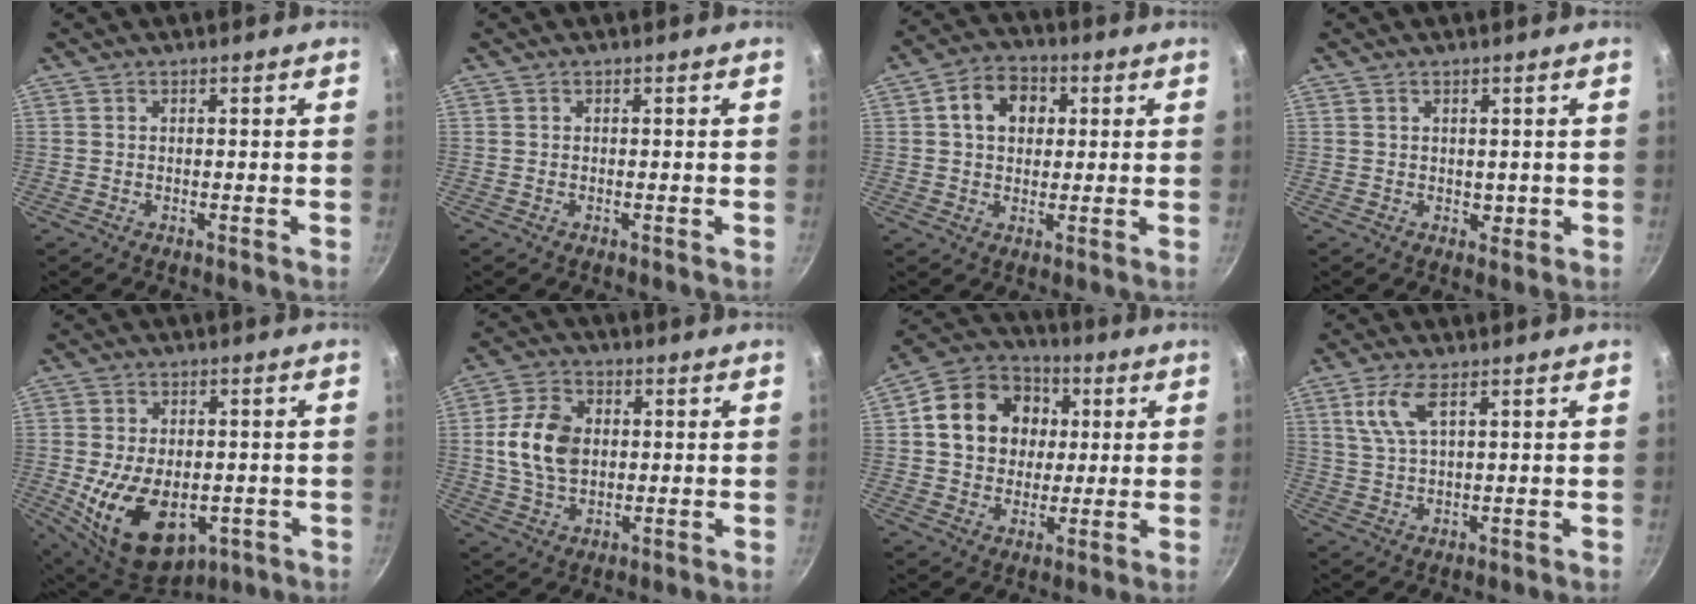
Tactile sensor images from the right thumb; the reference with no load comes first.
{"total": 0.0}
{"total": 8.3, "force": [2.0, 6.4, 5.0], "torque": [-0.054, 0.010, 0.022]}
{"total": 1.5, "force": [0.4, 1.2, 0.8], "torque": [-0.003, 0.000, 0.008]}
{"total": 16.1, "force": [-3.4, 10.3, 12.0], "torque": [-0.191, -0.008, -0.033]}
{"total": 10.9, "force": [1.0, 7.5, 7.9], "torque": [-0.135, 0.008, 0.014]}
{"total": 15.9, "force": [2.8, 13.1, 8.5], "torque": [-0.121, 0.017, 0.040]}
{"total": 6.2, "force": [2.7, 2.2, 5.2], "torque": [-0.110, -0.004, 0.057]}